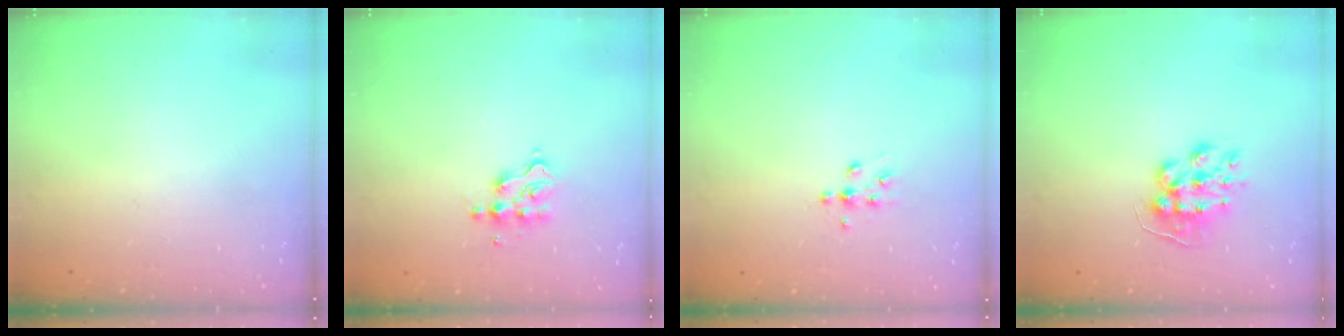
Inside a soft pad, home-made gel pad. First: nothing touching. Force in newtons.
{"total": 5.4, "press": 5.4, "slide": 0.4}
{"total": 4.9, "press": 4.9, "slide": 0.7}
{"total": 10.0, "press": 10.0, "slide": 0.3}